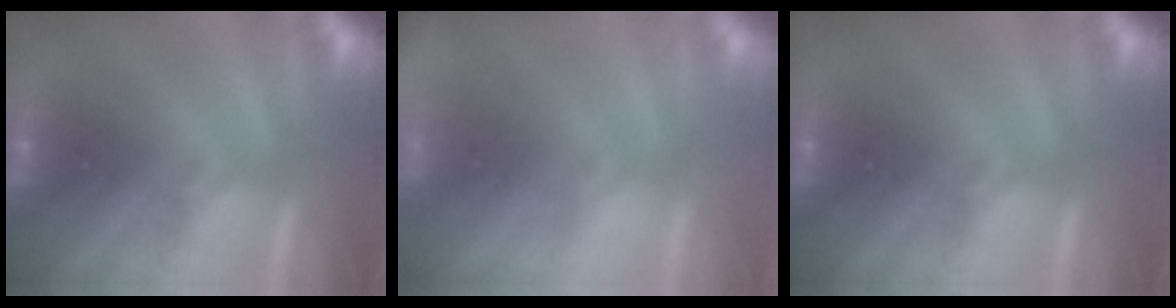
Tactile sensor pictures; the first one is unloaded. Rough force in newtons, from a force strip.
{"total": 2.3}
{"total": 0.0}